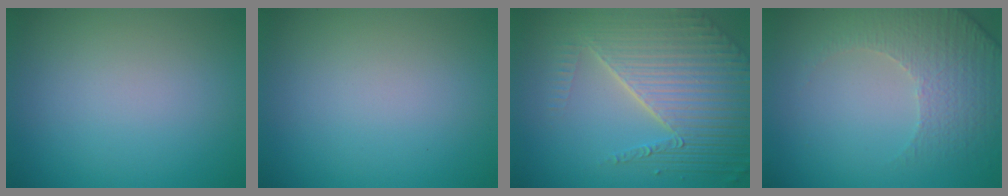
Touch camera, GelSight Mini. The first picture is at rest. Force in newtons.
{"total": 0.0}
{"total": 8.6, "press": 5.7, "slide": 6.5}
{"total": 4.9, "press": 3.5, "slide": 3.5}